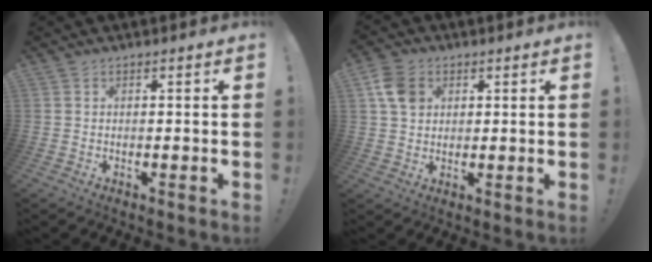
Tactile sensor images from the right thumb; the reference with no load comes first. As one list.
[{"total": 8.2, "force": [2.8, 6.6, 4.0], "torque": [-0.062, 0.002, 0.060]}]